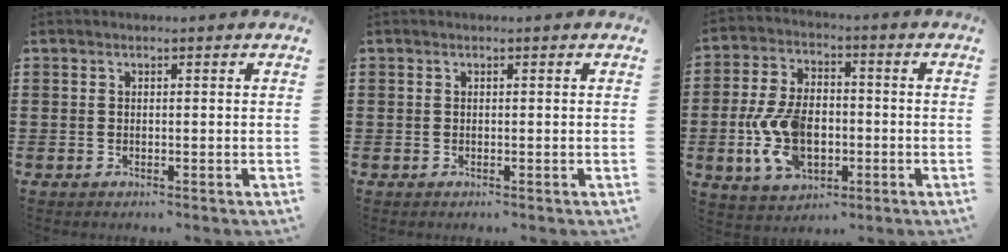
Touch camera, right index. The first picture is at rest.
{"total": 0.0}
{"total": 11.1, "force": [-2.2, 6.7, 8.6], "torque": [-0.201, 0.003, -0.042]}